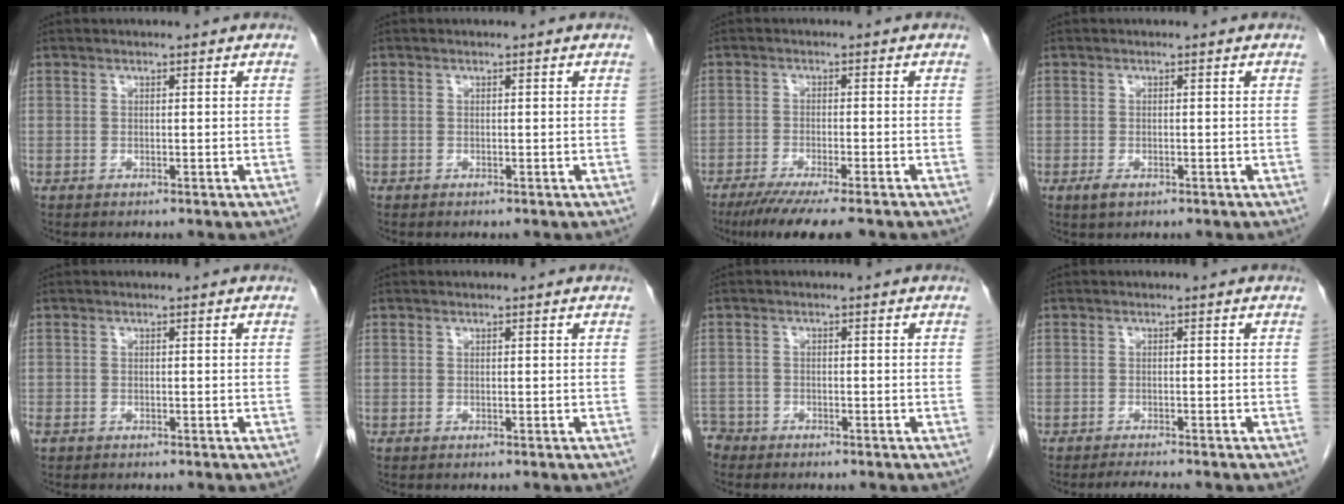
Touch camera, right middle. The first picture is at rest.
{"total": 0.0}
{"total": 9.6, "force": [-7.7, 0.6, 5.6], "torque": [-0.079, -0.021, -0.119]}
{"total": 1.7, "force": [-0.9, 0.8, 1.2], "torque": [-0.025, -0.001, -0.010]}
{"total": 0.8, "force": [-0.5, 0.5, 0.4], "torque": [-0.012, -0.002, -0.007]}
{"total": 0.0}
{"total": 2.5, "force": [-2.3, 1.0, -0.4], "torque": [0.005, -0.001, -0.045]}
{"total": 2.7, "force": [-2.5, 0.0, 1.0], "torque": [-0.020, -0.010, -0.038]}